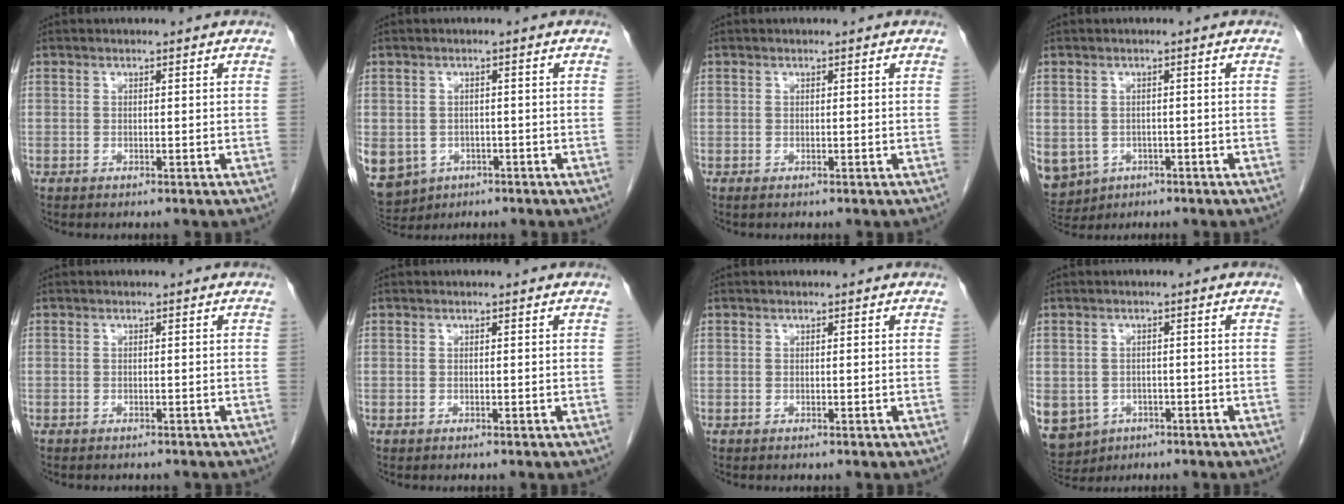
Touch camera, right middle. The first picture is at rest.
{"total": 17.3, "force": [-6.8, 14.6, 6.3], "torque": [-0.239, -0.010, -0.087]}
{"total": 0.0}
{"total": 14.0, "force": [-5.4, 12.0, 4.8], "torque": [-0.174, -0.008, -0.066]}
{"total": 3.6, "force": [-3.2, 1.1, 1.3], "torque": [-0.020, -0.005, -0.035]}
{"total": 0.0}
{"total": 0.0}
{"total": 13.7, "force": [-5.7, 11.6, 4.4], "torque": [-0.159, -0.003, -0.069]}